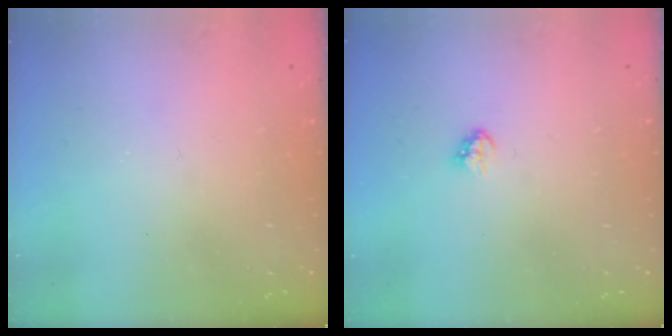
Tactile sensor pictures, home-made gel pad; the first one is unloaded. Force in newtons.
{"total": 2.9, "press": 2.9, "slide": 0.7}